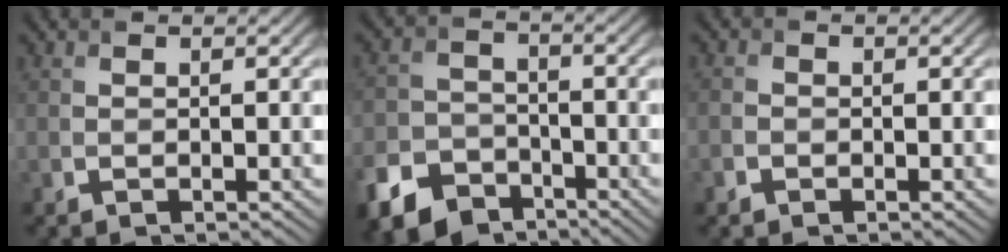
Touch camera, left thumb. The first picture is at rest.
{"total": 9.0, "force": [-6.1, 5.6, 3.6], "torque": [-0.089, -0.023, -0.121]}
{"total": 1.4, "force": [-0.7, 1.1, 0.4], "torque": [-0.006, 0.000, -0.020]}